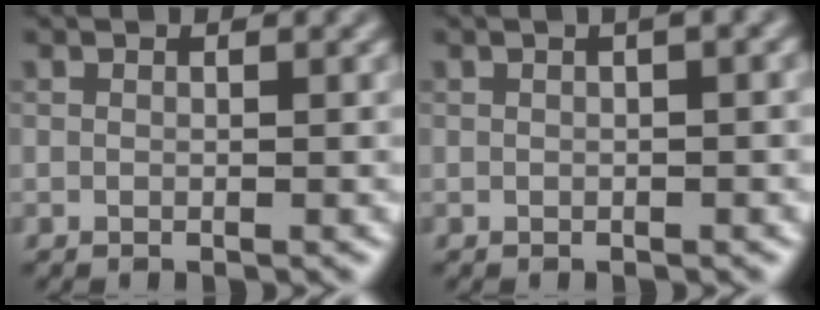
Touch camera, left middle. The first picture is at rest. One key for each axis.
{"total": 1.3, "fx": 0.1, "fy": 0.2, "fz": 1.3, "tx": -0.018, "ty": 0.007, "tz": 0.001}